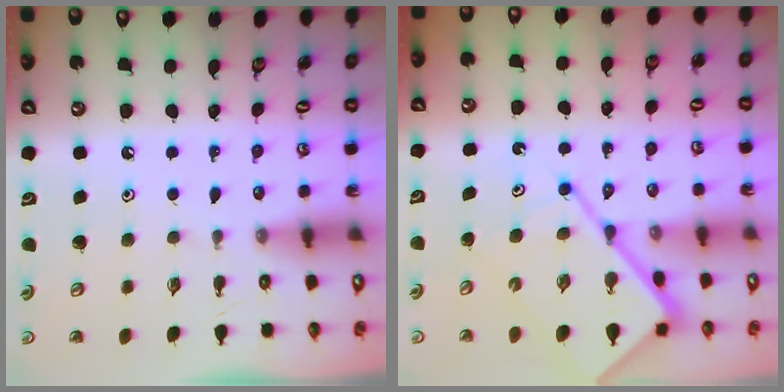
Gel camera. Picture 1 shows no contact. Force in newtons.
{"total": 12.3, "press": 12.2, "slide": 1.3}